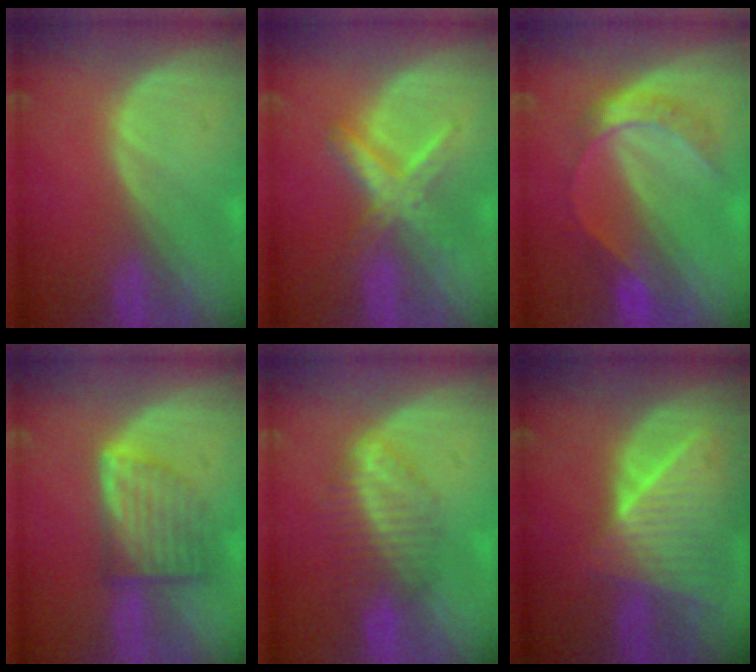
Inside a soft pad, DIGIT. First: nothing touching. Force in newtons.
{"total": 5.6, "press": 5.6, "slide": 0.0}
{"total": 5.6, "press": 5.6, "slide": 0.2}
{"total": 7.3, "press": 6.6, "slide": 3.2}
{"total": 6.9, "press": 5.9, "slide": 3.6}
{"total": 9.0, "press": 8.1, "slide": 4.1}